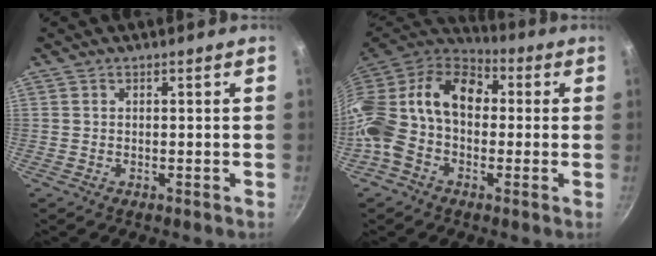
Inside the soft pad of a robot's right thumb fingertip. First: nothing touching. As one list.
[{"total": 19.7, "force": [0.6, 14.0, 13.8], "torque": [-0.261, 0.048, -0.012]}]